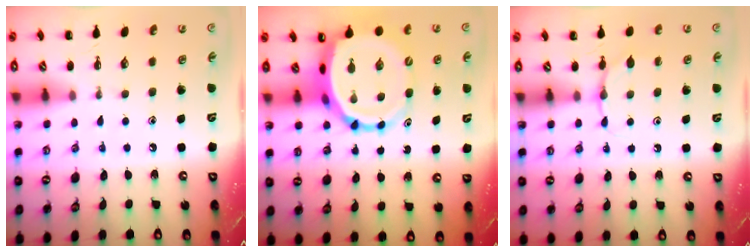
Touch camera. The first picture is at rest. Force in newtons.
{"total": 9.1, "press": 8.9, "slide": 1.9}
{"total": 5.1, "press": 4.9, "slide": 1.6}